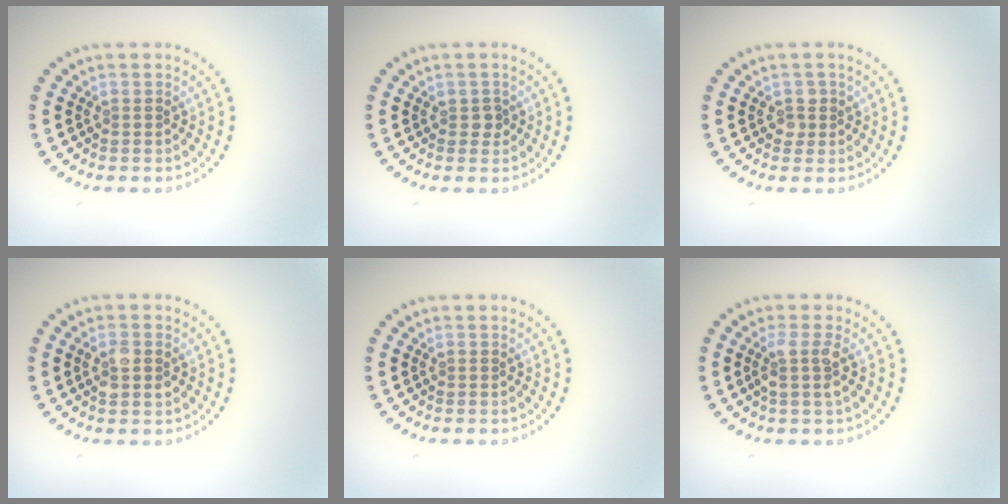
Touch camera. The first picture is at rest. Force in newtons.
{"total": 0.9, "press": 0.9, "slide": 0.2}
{"total": 1.2, "press": 1.1, "slide": 0.4}
{"total": 2.0, "press": 2.0, "slide": 0.2}
{"total": 0.0}
{"total": 2.0, "press": 1.6, "slide": 1.2}